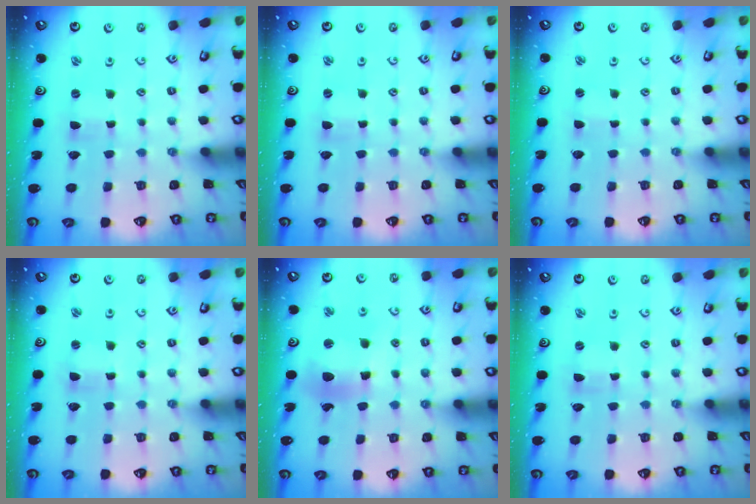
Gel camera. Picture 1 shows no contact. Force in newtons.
{"total": 1.7, "press": 1.7, "slide": 0.3}
{"total": 1.1, "press": 1.1, "slide": 0.2}
{"total": 1.0, "press": 1.0, "slide": 0.2}
{"total": 11.0, "press": 10.7, "slide": 2.4}
{"total": 0.0}